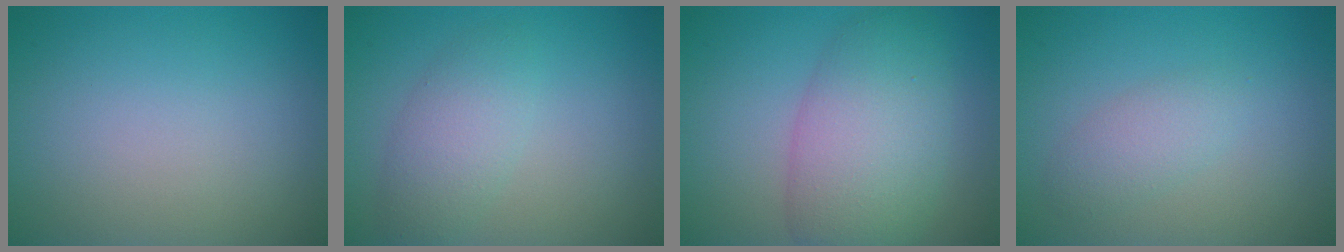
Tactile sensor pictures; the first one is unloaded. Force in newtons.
{"total": 3.1, "press": 3.1, "slide": 0.1}
{"total": 7.4, "press": 7.4, "slide": 0.3}
{"total": 2.0, "press": 2.0, "slide": 0.1}